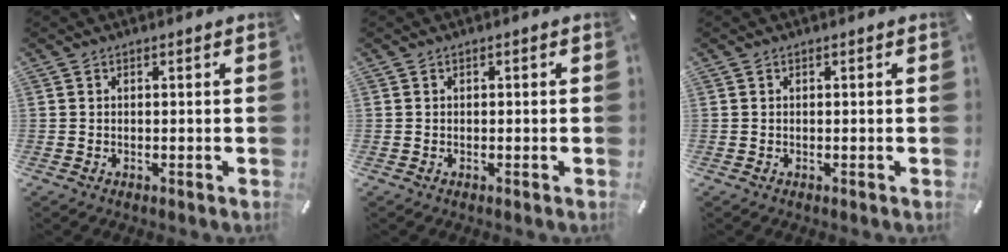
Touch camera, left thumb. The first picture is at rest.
{"total": 0.0}
{"total": 0.0}